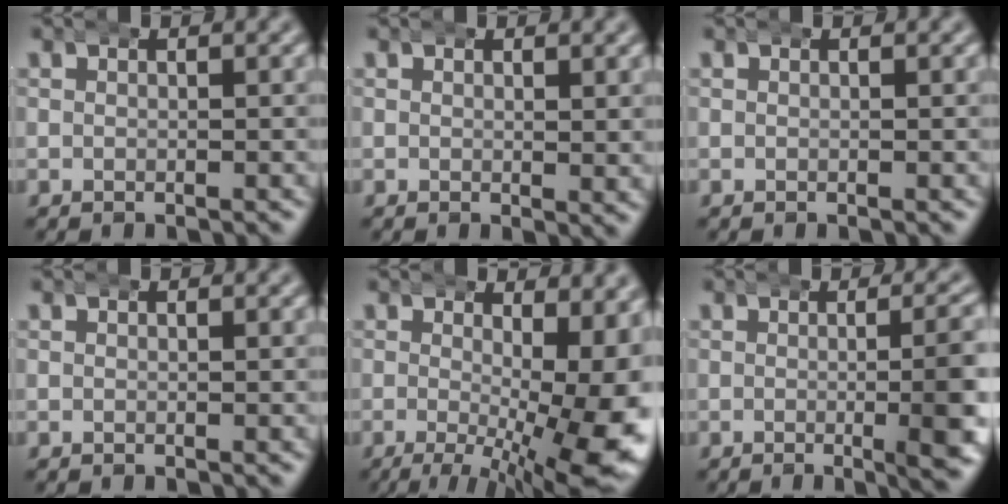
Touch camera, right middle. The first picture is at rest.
{"total": 0.8, "force": [0.4, 0.2, 0.6], "torque": [-0.007, -0.004, 0.007]}
{"total": 0.0}
{"total": 0.0}
{"total": 11.3, "force": [-4.7, 4.4, 9.2], "torque": [-0.124, -0.039, -0.057]}
{"total": 6.3, "force": [-1.1, 1.5, 6.0], "torque": [-0.068, 0.009, -0.025]}